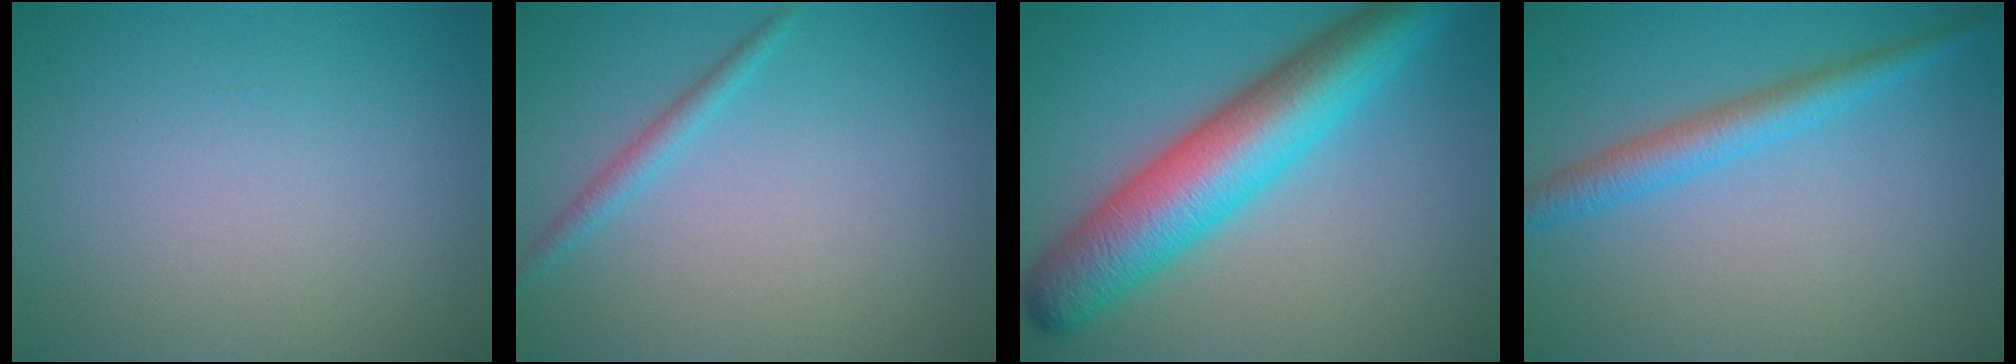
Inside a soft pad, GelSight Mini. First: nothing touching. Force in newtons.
{"total": 1.4, "press": 1.4, "slide": 0.1}
{"total": 9.6, "press": 9.6, "slide": 0.1}
{"total": 3.1, "press": 3.1, "slide": 0.1}